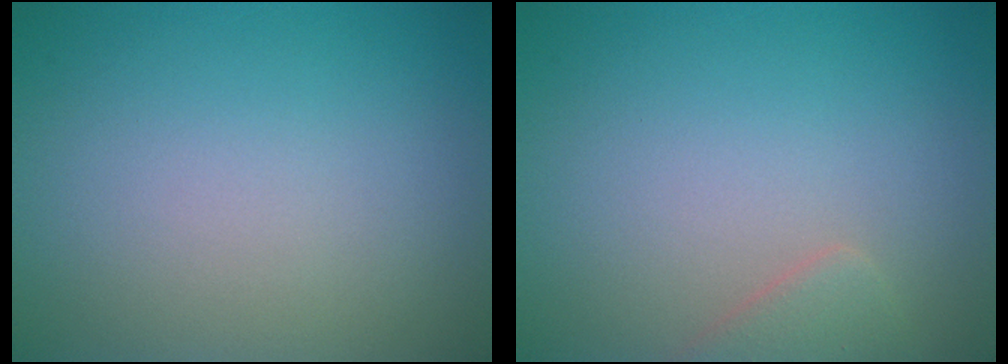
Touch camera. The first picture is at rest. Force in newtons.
{"total": 1.8, "press": 1.8, "slide": 0.1}